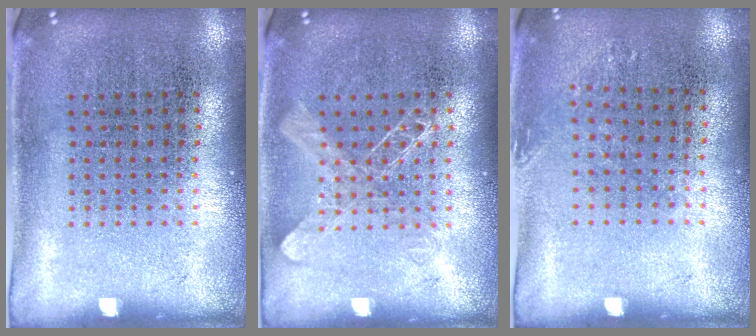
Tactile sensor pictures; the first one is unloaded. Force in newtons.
{"total": 1.7, "press": 1.7, "slide": 0.4}
{"total": 0.8, "press": 0.8, "slide": 0.1}